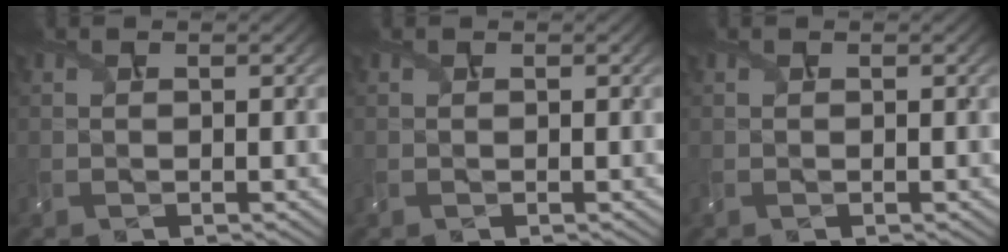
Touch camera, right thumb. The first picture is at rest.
{"total": 0.0}
{"total": 0.0}